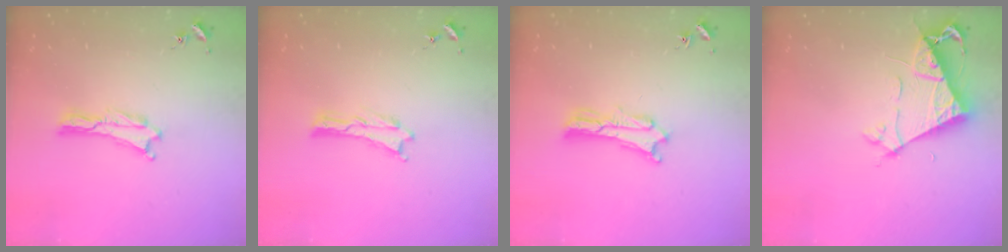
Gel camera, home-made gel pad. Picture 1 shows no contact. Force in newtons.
{"total": 0.0}
{"total": 2.5, "press": 2.5, "slide": 0.2}
{"total": 6.4, "press": 6.4, "slide": 0.5}